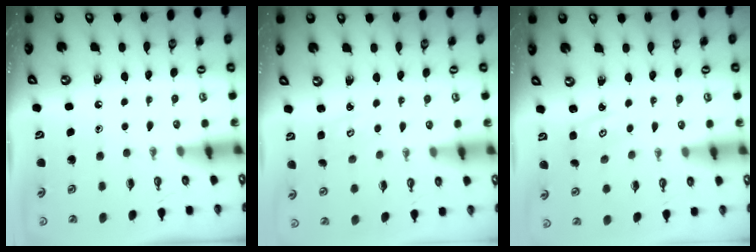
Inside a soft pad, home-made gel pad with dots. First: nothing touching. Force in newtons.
{"total": 2.7, "press": 2.7, "slide": 0.3}
{"total": 1.8, "press": 1.8, "slide": 0.0}